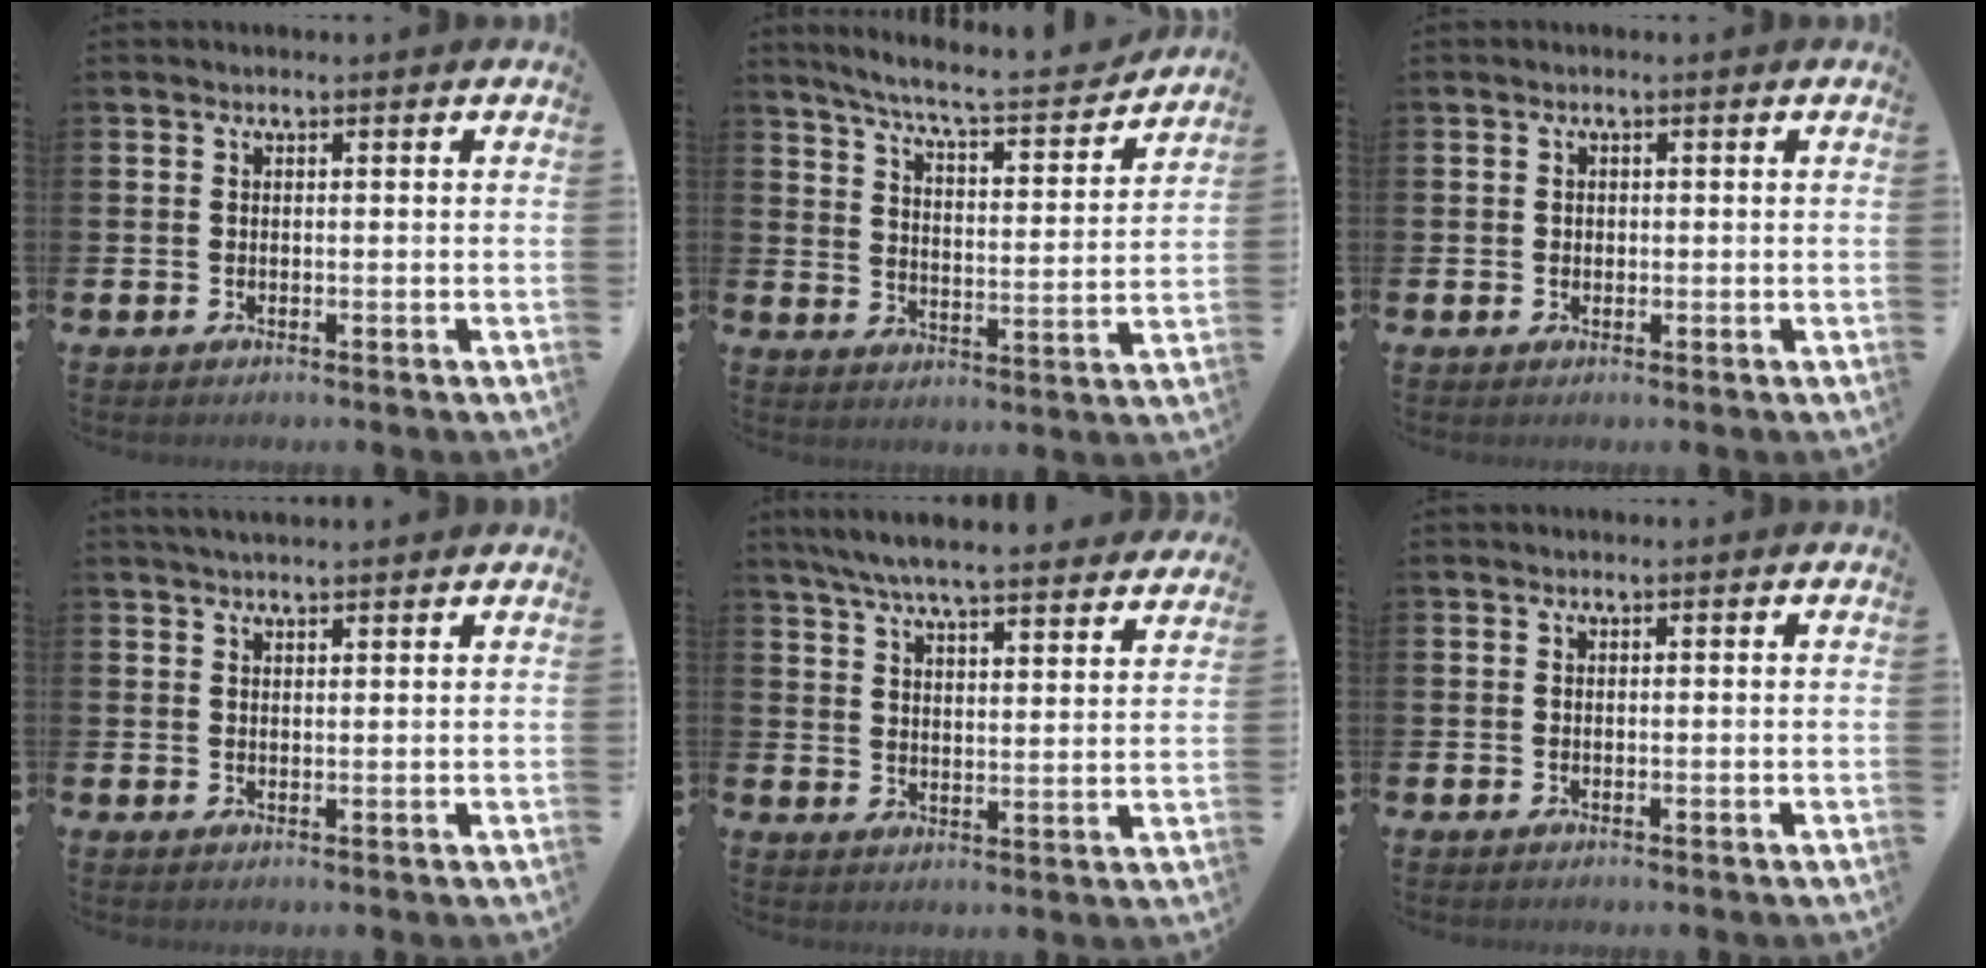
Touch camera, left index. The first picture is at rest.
{"total": 7.0, "force": [6.5, 0.4, 2.6], "torque": [-0.076, -0.050, 0.107]}
{"total": 0.9, "force": [0.2, 0.8, 0.2], "torque": [0.010, 0.002, 0.000]}
{"total": 2.4, "force": [2.3, 0.3, 0.6], "torque": [-0.010, -0.005, 0.040]}
{"total": 7.0, "force": [6.7, 0.5, 2.0], "torque": [-0.056, -0.045, 0.117]}
{"total": 0.0}